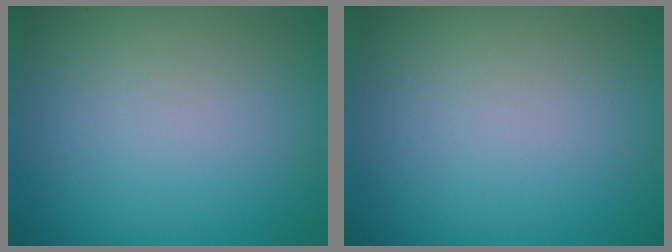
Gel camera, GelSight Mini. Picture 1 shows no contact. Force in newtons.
{"total": 0.0}